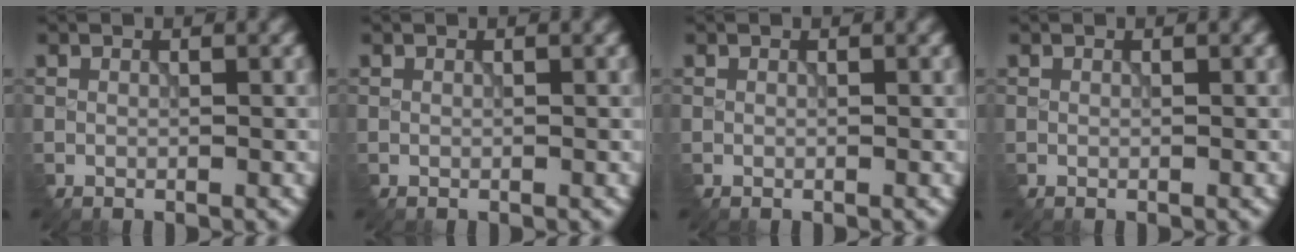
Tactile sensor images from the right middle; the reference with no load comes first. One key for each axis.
{"total": 0.0}
{"total": 0.0}
{"total": 0.0}